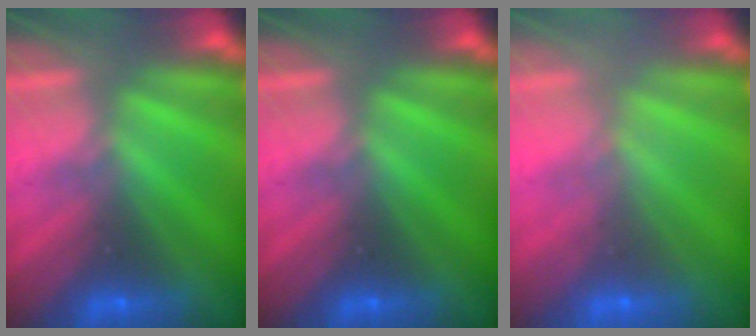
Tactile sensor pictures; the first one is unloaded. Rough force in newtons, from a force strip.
{"total": 0.0}
{"total": 1.8}